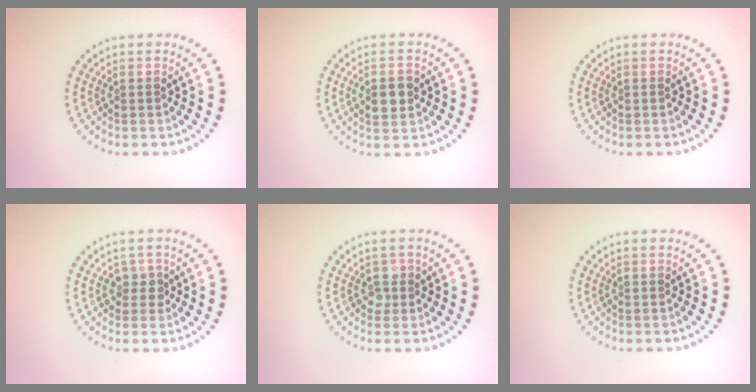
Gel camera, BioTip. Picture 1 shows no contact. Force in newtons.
{"total": 2.5, "press": 2.5, "slide": 0.2}
{"total": 0.0}
{"total": 1.7, "press": 1.4, "slide": 1.0}
{"total": 1.2, "press": 1.1, "slide": 0.5}
{"total": 0.0}